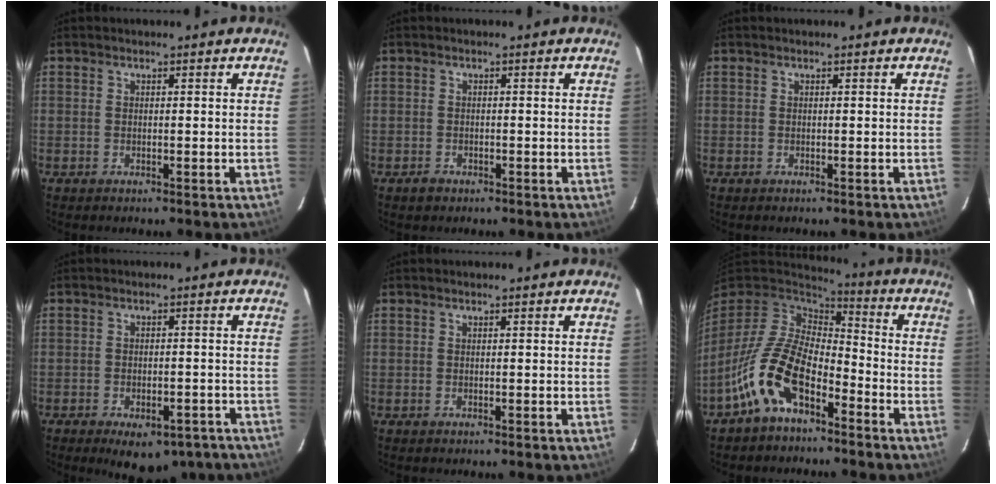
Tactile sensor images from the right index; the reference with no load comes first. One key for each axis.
{"total": 1.6, "fx": -1.0, "fy": 1.3, "fz": 0.3, "tx": -0.007, "ty": 0.003, "tz": -0.014}
{"total": 0.0}
{"total": 11.9, "fx": -8.5, "fy": 5.6, "fz": 6.1, "tx": -0.102, "ty": 0.002, "tz": -0.097}
{"total": 0.0}
{"total": 14.7, "fx": -7.8, "fy": 7.6, "fz": 9.9, "tx": -0.207, "ty": -0.002, "tz": -0.150}